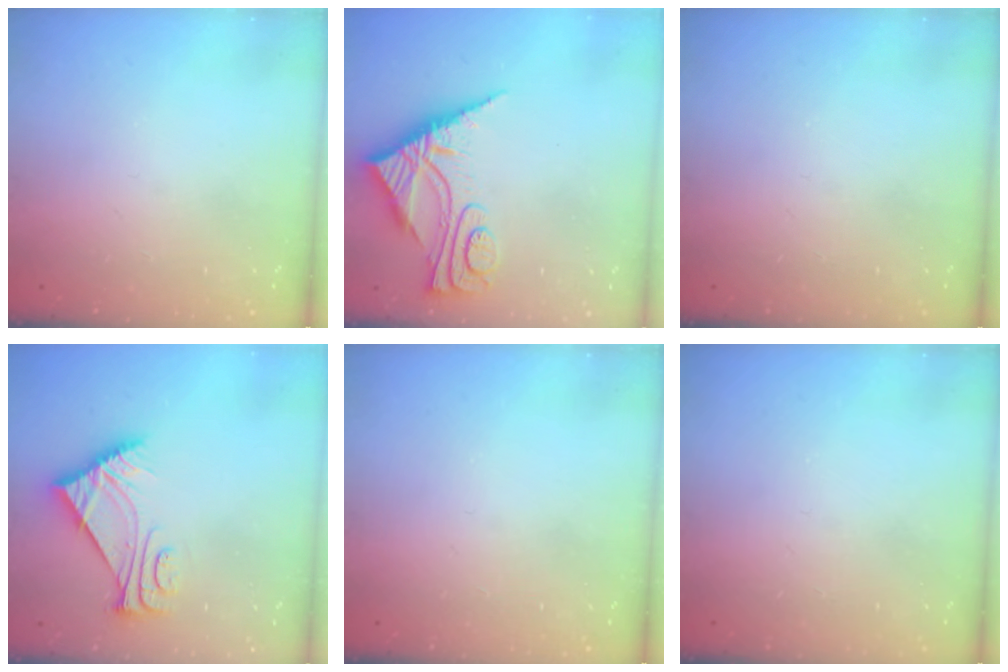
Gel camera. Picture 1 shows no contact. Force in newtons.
{"total": 8.8, "press": 8.8, "slide": 0.7}
{"total": 0.0}
{"total": 7.6, "press": 7.6, "slide": 0.9}
{"total": 0.0}
{"total": 0.0}